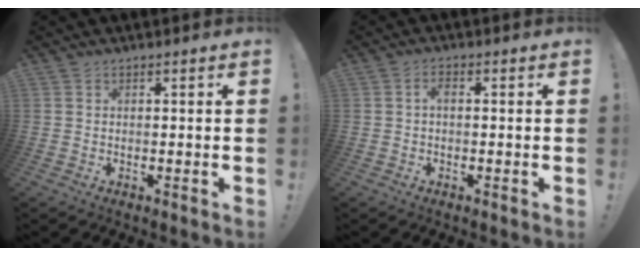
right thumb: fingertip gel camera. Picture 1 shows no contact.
{"total": 1.9, "force": [-0.4, 0.8, 1.7], "torque": [-0.035, 0.009, -0.008]}